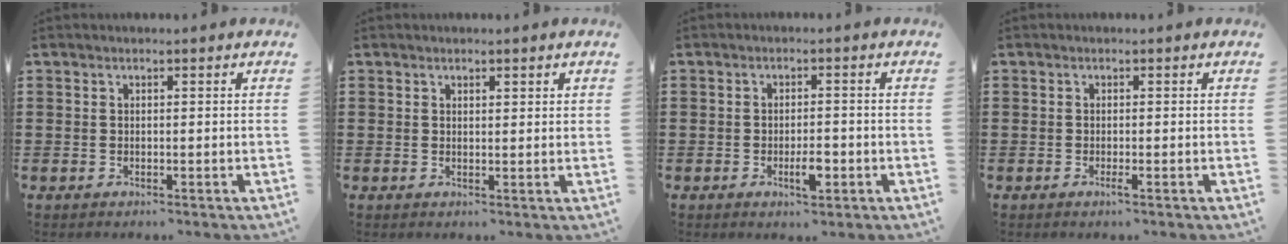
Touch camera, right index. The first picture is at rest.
{"total": 2.4, "force": [1.3, 1.5, 1.3], "torque": [-0.014, 0.004, 0.020]}
{"total": 3.5, "force": [-1.3, 1.2, 3.0], "torque": [-0.058, -0.001, -0.023]}
{"total": 1.0, "force": [-0.5, 0.0, 0.9], "torque": [-0.016, -0.005, -0.008]}